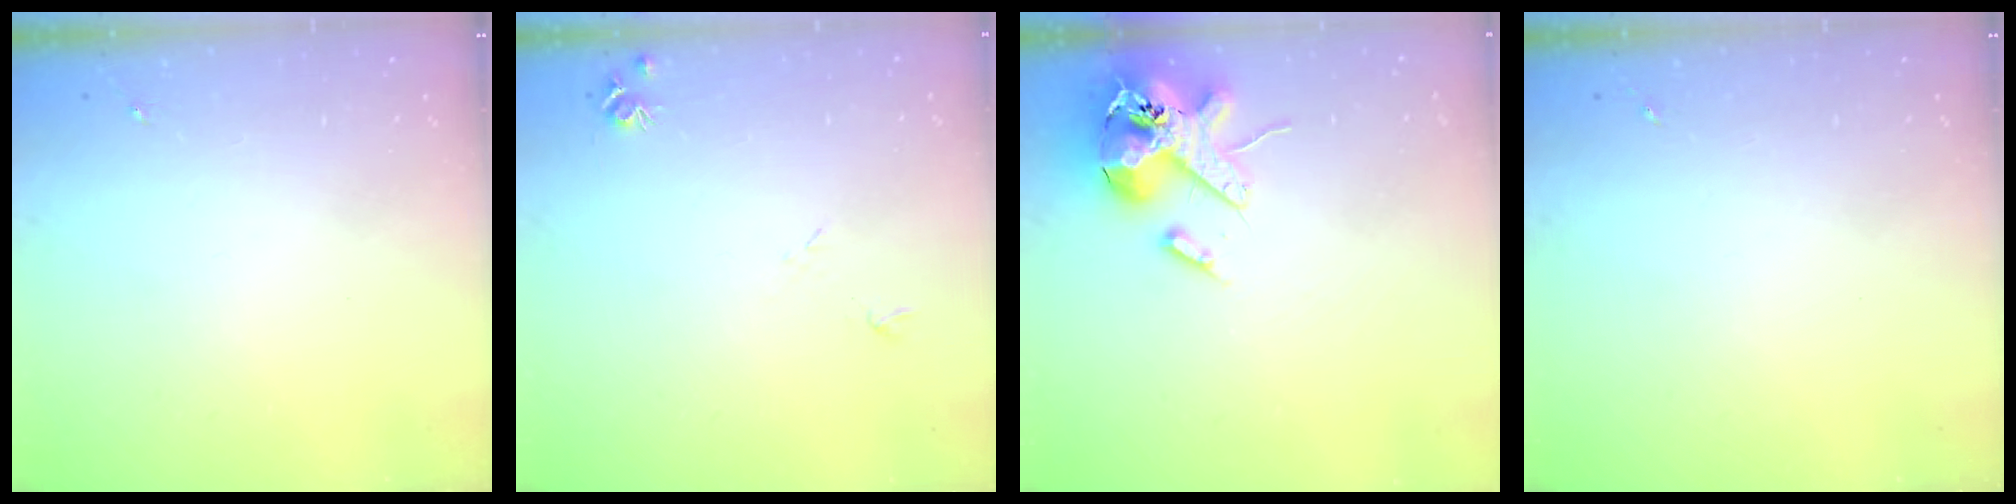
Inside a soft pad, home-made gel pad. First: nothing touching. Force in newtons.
{"total": 5.5, "press": 5.5, "slide": 0.7}
{"total": 16.3, "press": 16.1, "slide": 2.7}
{"total": 0.0}